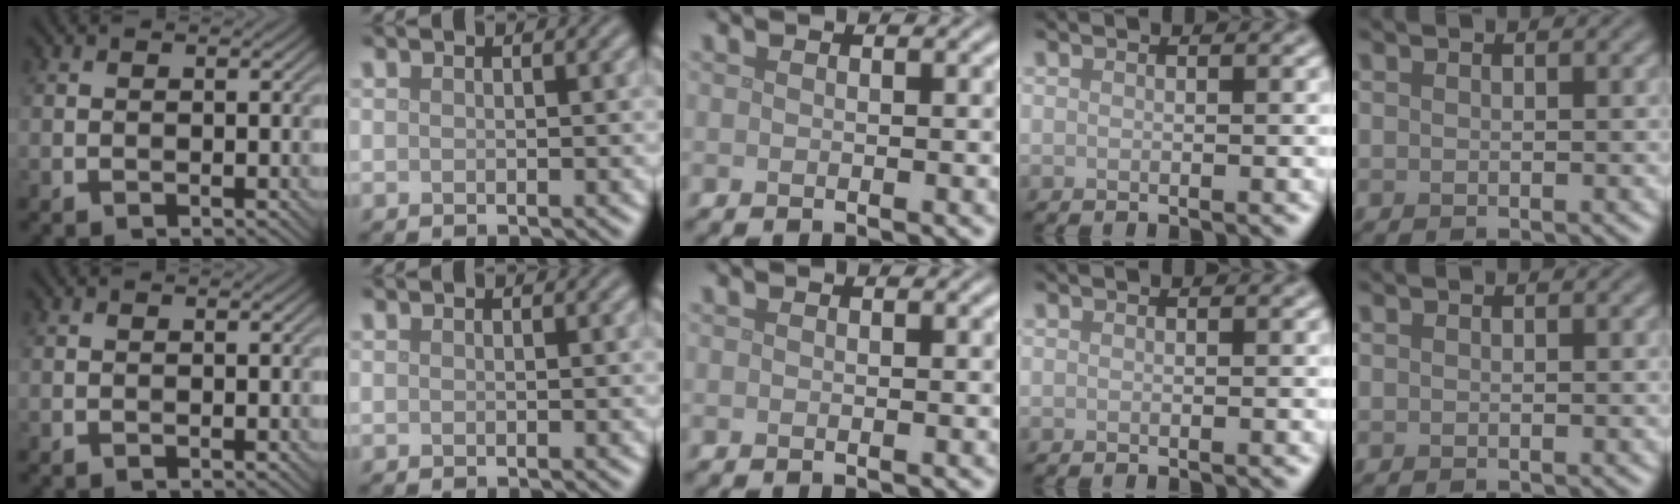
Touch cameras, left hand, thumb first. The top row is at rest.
{}